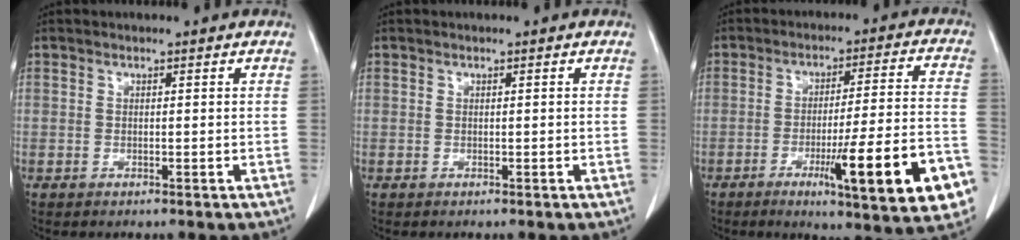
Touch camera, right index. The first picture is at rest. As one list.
[{"total": 0.0}, {"total": 18.0, "force": [-7.5, 1.3, 16.3], "torque": [-0.184, -0.005, -0.099]}]